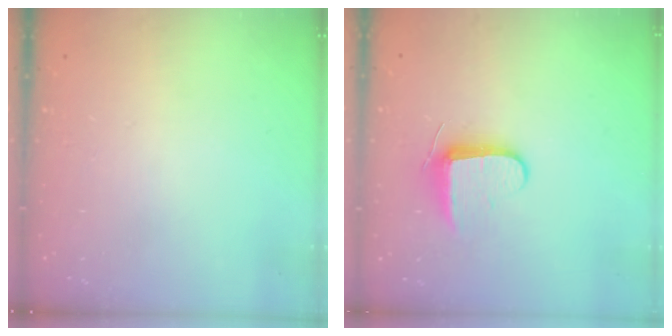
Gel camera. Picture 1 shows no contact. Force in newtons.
{"total": 8.7, "press": 8.6, "slide": 1.4}